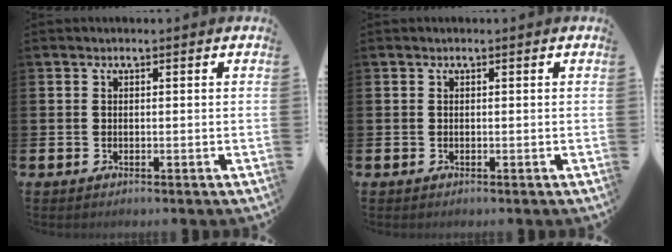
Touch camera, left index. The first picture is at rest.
{"total": 0.0}